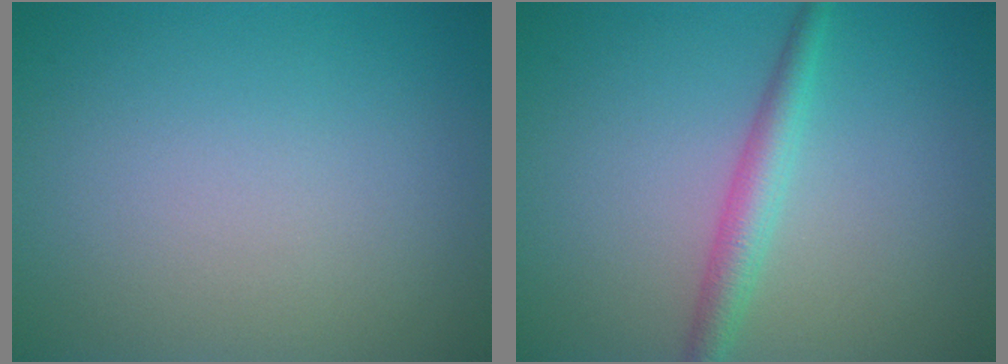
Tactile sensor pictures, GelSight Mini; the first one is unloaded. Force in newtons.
{"total": 2.6, "press": 2.6, "slide": 0.0}